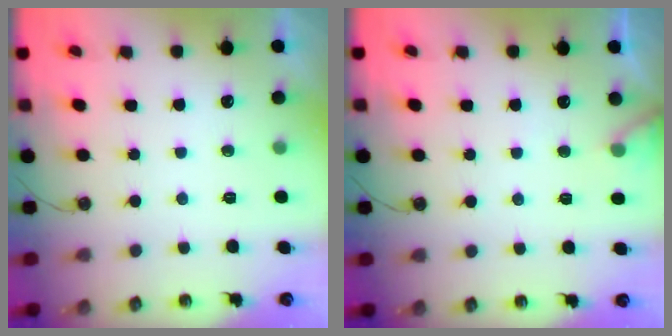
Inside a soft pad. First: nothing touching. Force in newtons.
{"total": 7.3, "press": 7.3, "slide": 0.4}